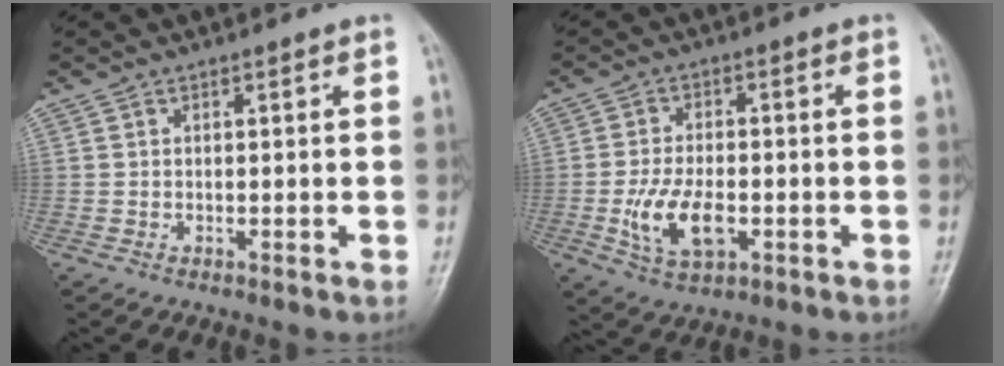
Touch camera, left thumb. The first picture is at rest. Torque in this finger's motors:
{"motor_torque": [-0.17, 1.03, 1.01, 0.26, 0.13]}